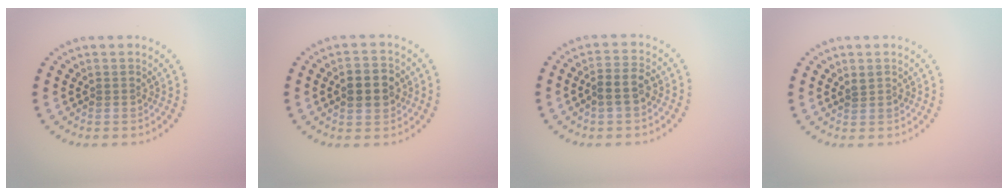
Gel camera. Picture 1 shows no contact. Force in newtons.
{"total": 3.7, "press": 3.7, "slide": 0.3}
{"total": 2.6, "press": 2.4, "slide": 0.8}
{"total": 0.7, "press": 0.7, "slide": 0.3}